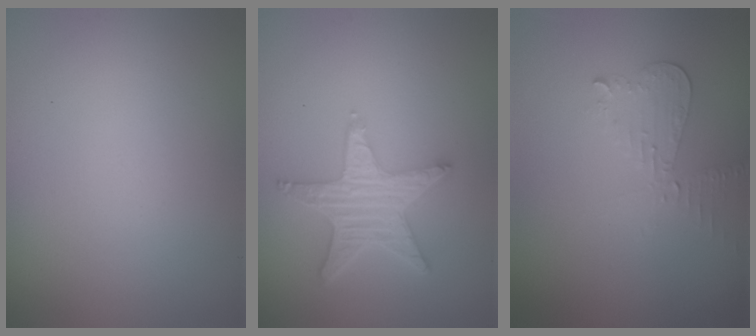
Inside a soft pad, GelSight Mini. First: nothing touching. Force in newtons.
{"total": 5.2, "press": 4.0, "slide": 3.2}
{"total": 2.1, "press": 2.1, "slide": 0.1}